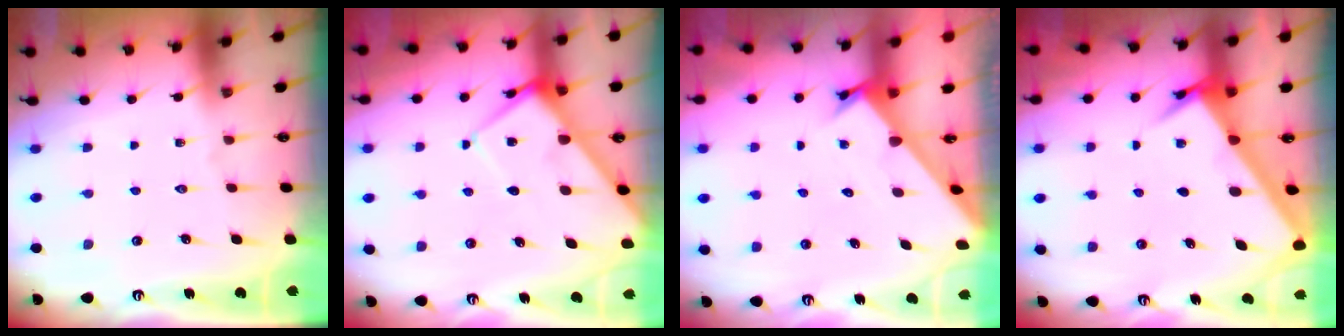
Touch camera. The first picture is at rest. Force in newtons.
{"total": 7.9, "press": 7.9, "slide": 0.8}
{"total": 2.1, "press": 2.1, "slide": 0.2}
{"total": 4.2, "press": 4.1, "slide": 0.5}